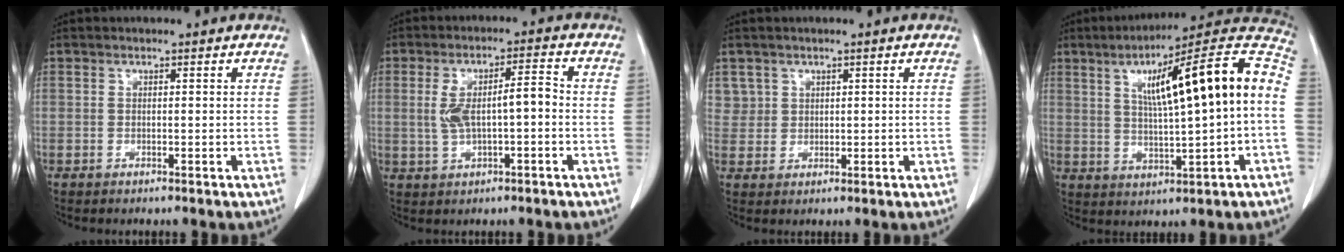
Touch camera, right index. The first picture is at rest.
{"total": 7.1, "force": [-0.1, 2.0, 6.8], "torque": [-0.131, 0.024, 0.005]}
{"total": 3.0, "force": [1.7, 2.4, -0.3], "torque": [0.024, 0.005, 0.030]}
{"total": 20.1, "force": [2.7, 1.9, 19.8], "torque": [-0.279, 0.043, 0.036]}